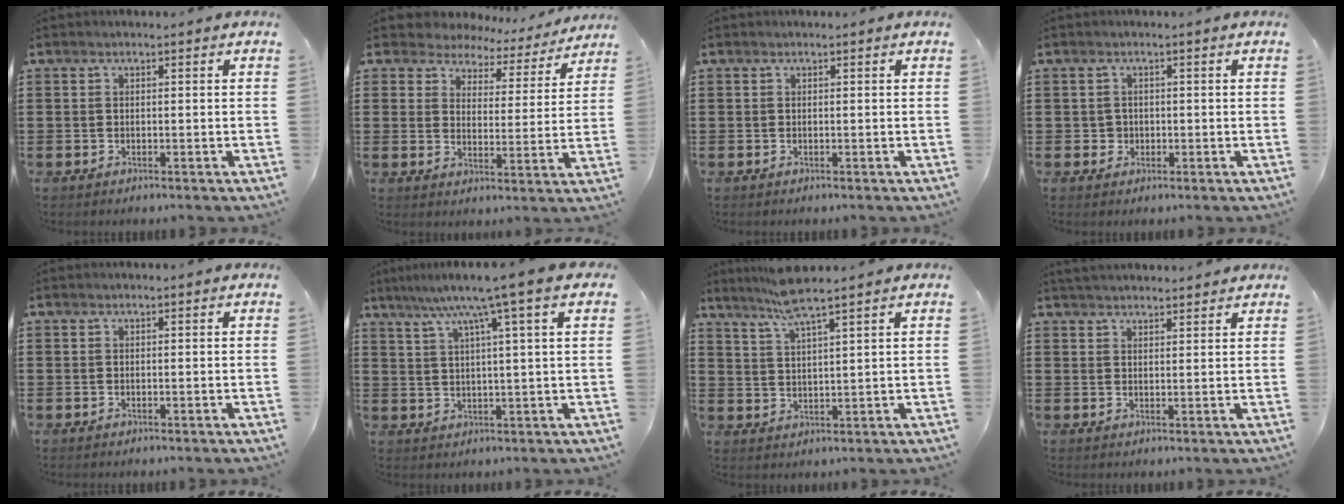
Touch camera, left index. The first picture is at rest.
{"total": 4.7, "force": [4.3, 1.7, 0.0], "torque": [-0.030, -0.025, 0.073]}
{"total": 0.0}
{"total": 1.5, "force": [-0.1, 1.5, 0.4], "torque": [-0.014, 0.006, -0.005]}
{"total": 0.0}
{"total": 8.0, "force": [4.5, -0.4, 6.6], "torque": [-0.141, -0.014, 0.071]}
{"total": 5.9, "force": [4.9, -0.5, 3.3], "torque": [-0.078, -0.010, 0.086]}
{"total": 2.5, "force": [2.5, 0.0, 0.1], "torque": [-0.009, 0.000, 0.049]}